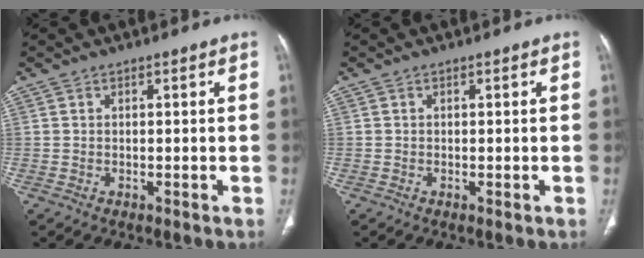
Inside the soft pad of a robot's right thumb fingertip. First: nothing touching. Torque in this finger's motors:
{"motor_torque": [3.06, 1.95, 1.44, -1.05, 0.74]}